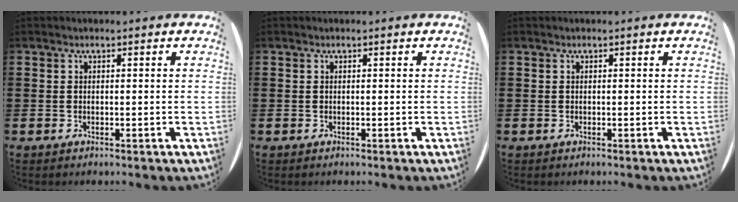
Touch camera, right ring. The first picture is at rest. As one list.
[{"total": 0.0}, {"total": 0.0}]